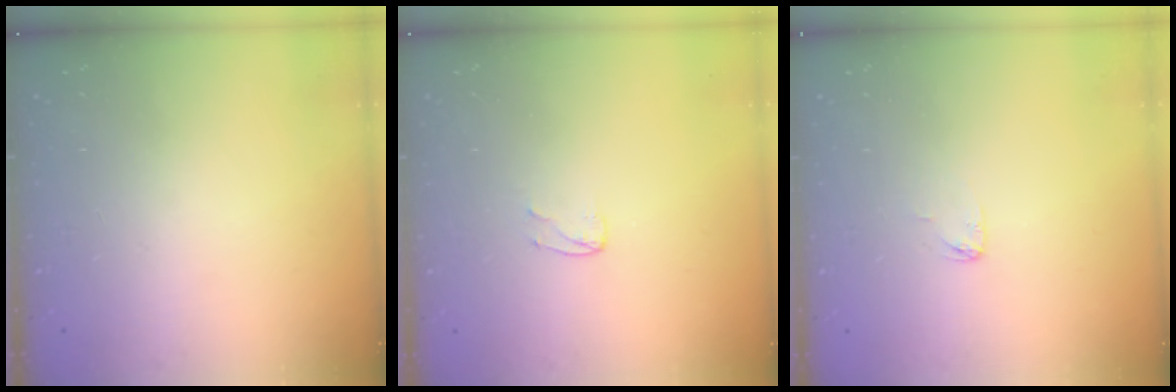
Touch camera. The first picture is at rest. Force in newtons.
{"total": 3.0, "press": 3.0, "slide": 0.3}
{"total": 2.9, "press": 2.9, "slide": 0.1}